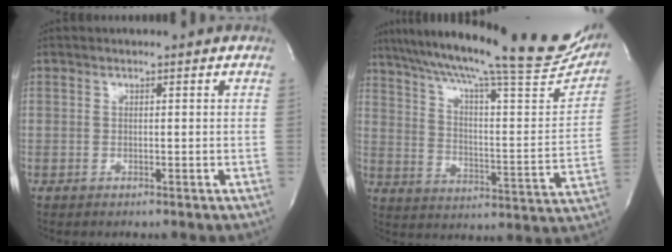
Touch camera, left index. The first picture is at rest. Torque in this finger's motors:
{"motor_torque": [0.09, -0.09, 0.40, 0.14]}